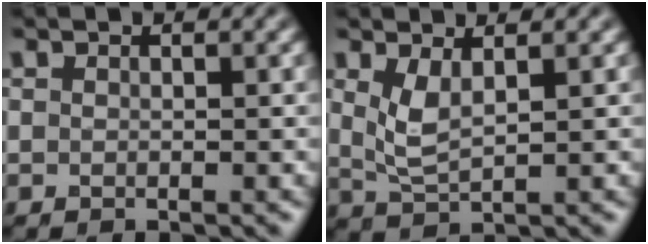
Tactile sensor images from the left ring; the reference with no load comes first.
{"total": 2.6, "force": [1.1, 0.8, 2.2], "torque": [-0.053, -0.006, 0.027]}